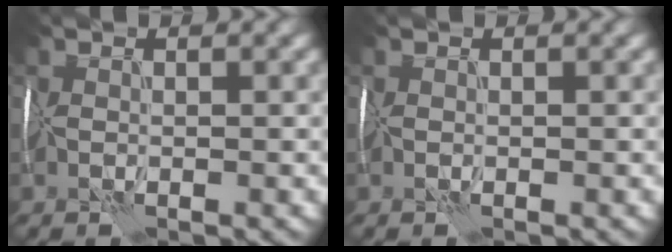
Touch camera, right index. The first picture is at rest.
{"total": 0.0}